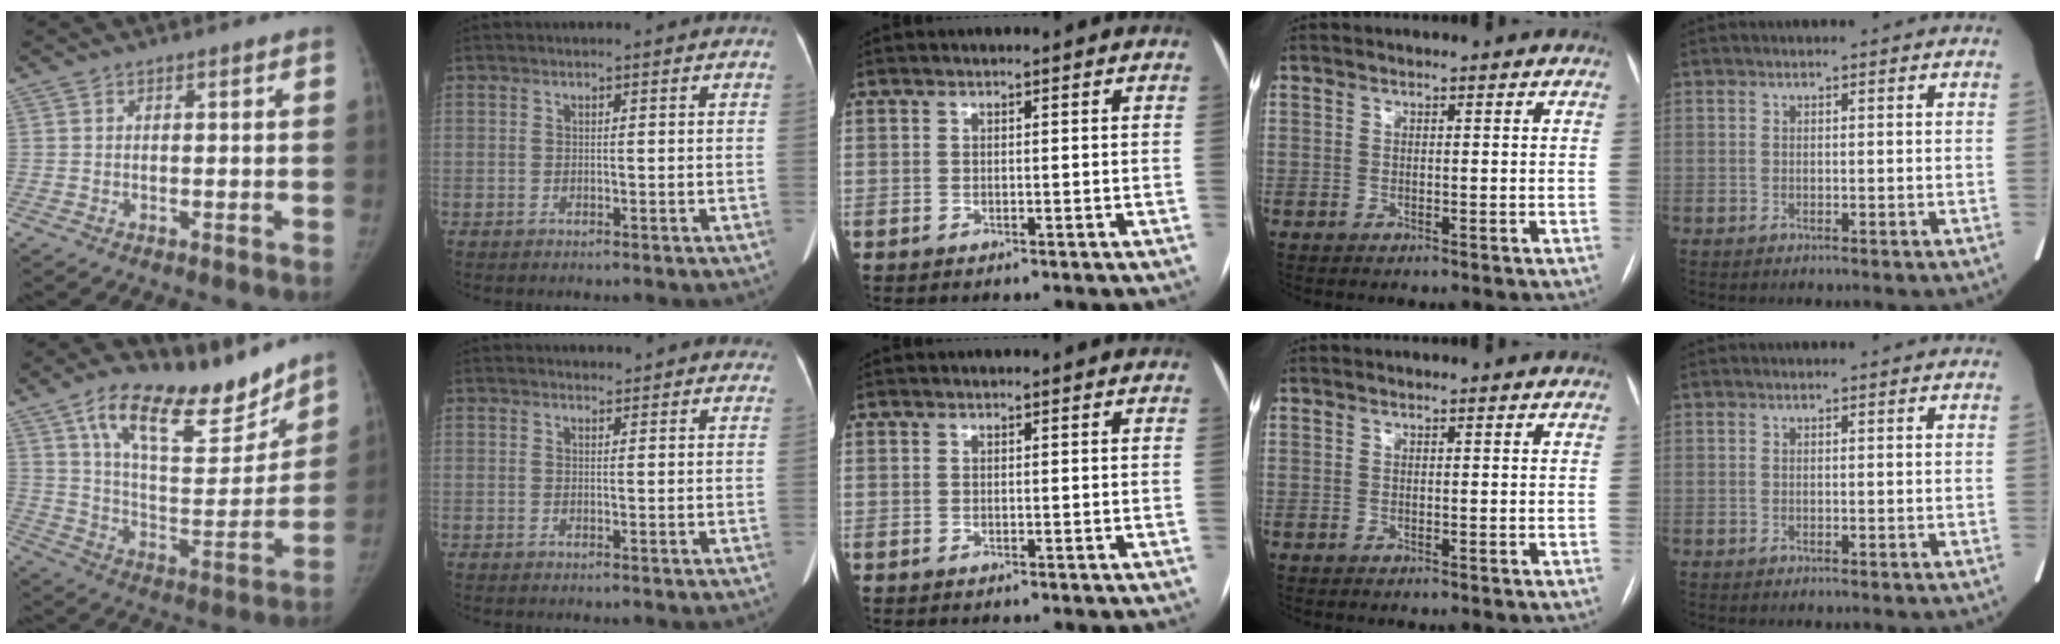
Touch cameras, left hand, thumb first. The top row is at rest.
{"thumb": {"total": 21.2, "force": [15.0, 8.4, 12.4], "torque": [-0.150, -0.071, 0.249]}, "index": {"total": 5.9, "force": [5.6, 1.7, 0.7], "torque": [0.010, 0.005, 0.045]}}